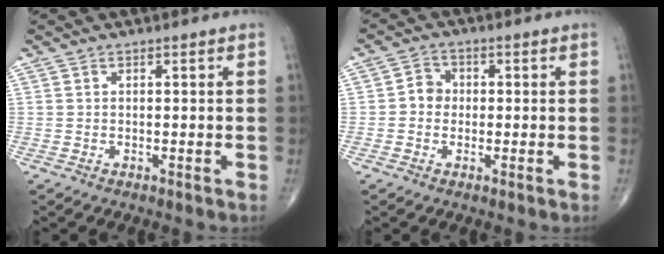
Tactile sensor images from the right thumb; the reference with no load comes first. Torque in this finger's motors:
{"motor_torque": [0.05, 0.27, 0.24, -0.01, -0.01]}